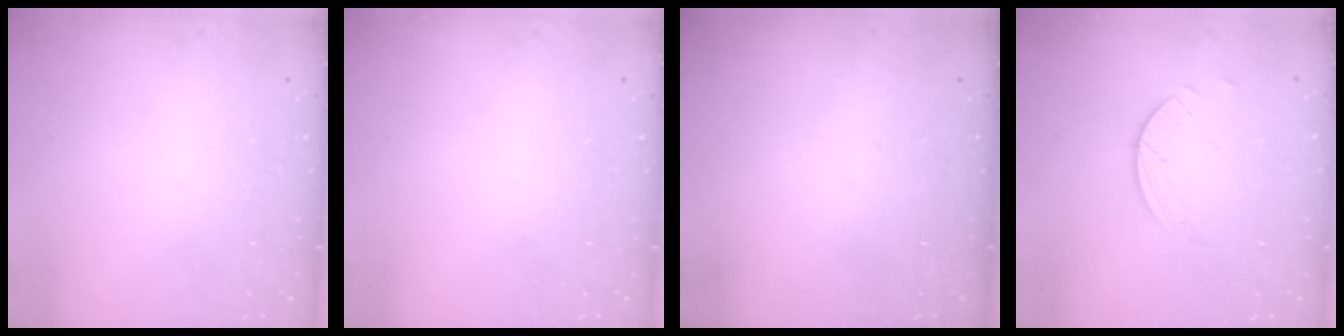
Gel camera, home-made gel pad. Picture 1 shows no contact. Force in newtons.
{"total": 0.0}
{"total": 0.0}
{"total": 1.7, "press": 1.7, "slide": 0.2}